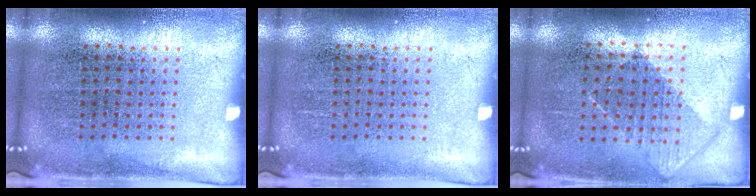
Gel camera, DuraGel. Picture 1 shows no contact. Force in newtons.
{"total": 0.0}
{"total": 0.8, "press": 0.7, "slide": 0.4}